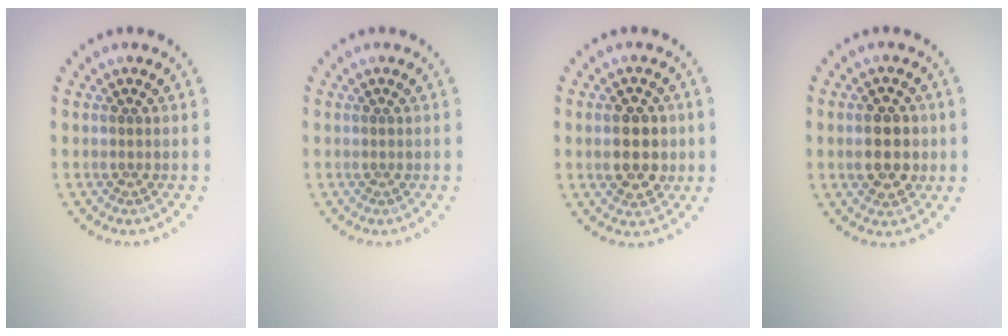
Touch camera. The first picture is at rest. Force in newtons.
{"total": 0.0}
{"total": 4.4, "press": 4.3, "slide": 0.2}
{"total": 4.5, "press": 4.5, "slide": 0.1}